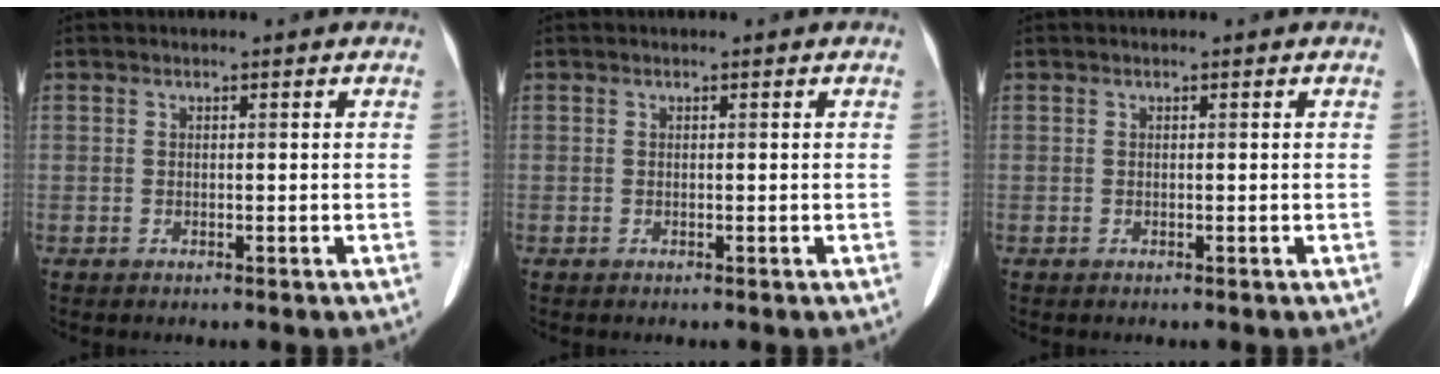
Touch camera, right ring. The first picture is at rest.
{"total": 0.0}
{"total": 0.0}